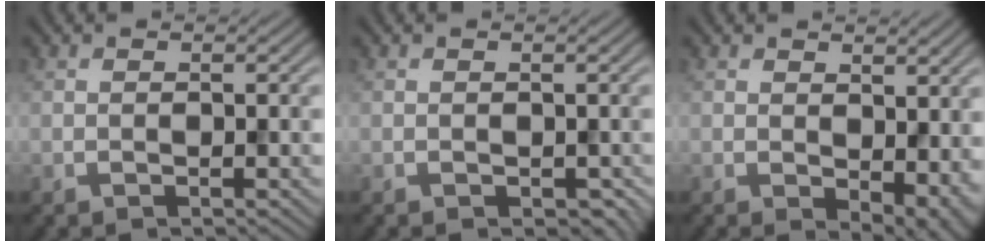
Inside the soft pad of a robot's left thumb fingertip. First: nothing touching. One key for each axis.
{"total": 0.9, "fx": -0.3, "fy": 0.7, "fz": 0.4, "tx": -0.013, "ty": -0.009, "tz": -0.004}
{"total": 5.8, "fx": -0.1, "fy": 3.5, "fz": 4.6, "tx": -0.063, "ty": -0.022, "tz": 0.011}